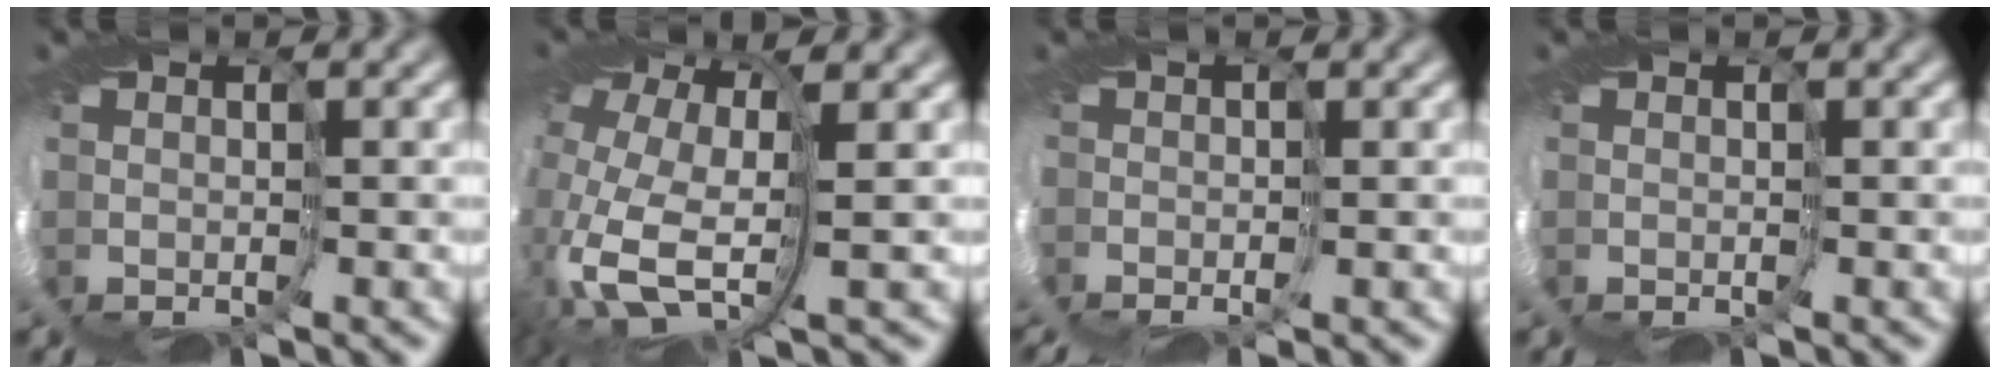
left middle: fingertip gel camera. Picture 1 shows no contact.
{"total": 13.3, "force": [-2.1, 7.4, 10.8], "torque": [-0.228, -0.037, -0.016]}
{"total": 2.2, "force": [-0.8, 0.1, 2.1], "torque": [-0.032, -0.002, -0.018]}
{"total": 0.0}